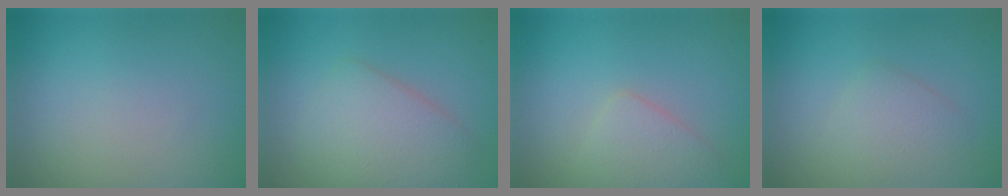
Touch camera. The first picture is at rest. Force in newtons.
{"total": 4.4, "press": 4.4, "slide": 0.1}
{"total": 2.4, "press": 2.4, "slide": 0.2}
{"total": 2.1, "press": 2.1, "slide": 0.0}